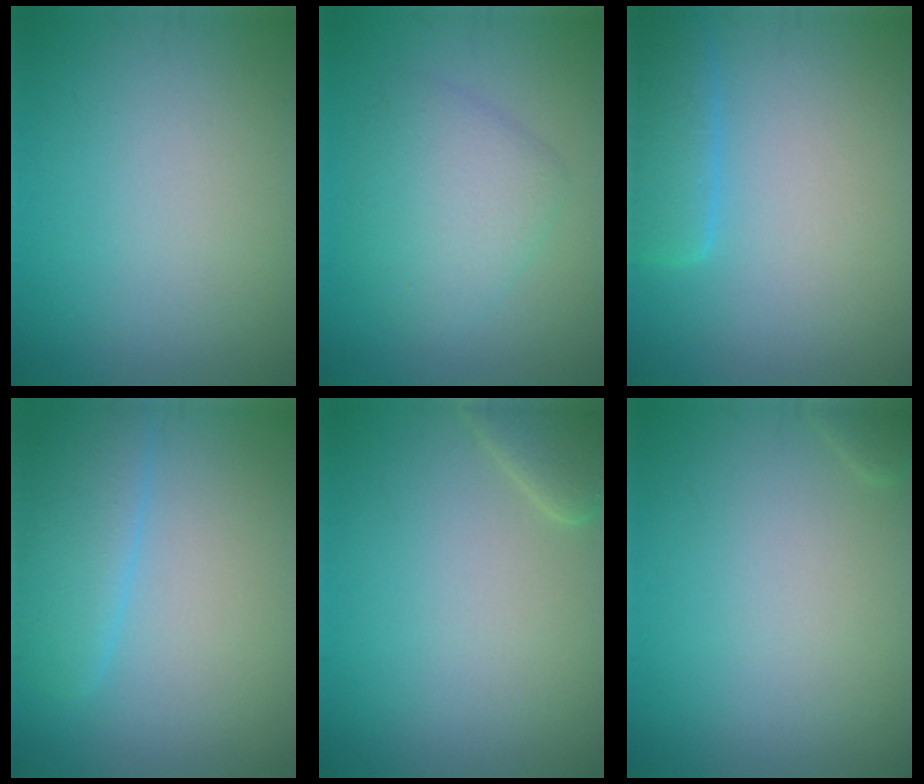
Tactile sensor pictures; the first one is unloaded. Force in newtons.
{"total": 4.2, "press": 4.2, "slide": 0.2}
{"total": 3.1, "press": 3.1, "slide": 0.3}
{"total": 2.7, "press": 2.7, "slide": 0.0}
{"total": 2.6, "press": 2.6, "slide": 0.2}
{"total": 0.7, "press": 0.7, "slide": 0.1}